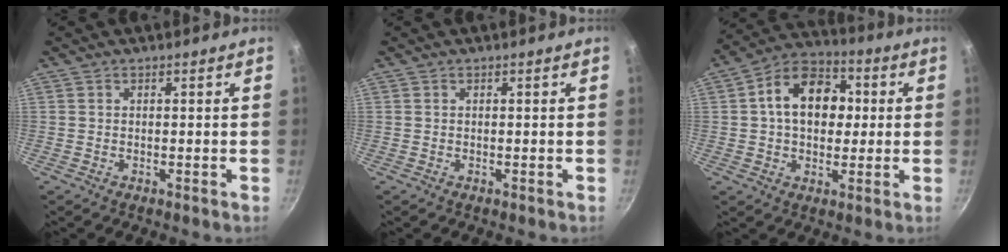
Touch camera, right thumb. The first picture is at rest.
{"total": 0.0}
{"total": 13.9, "force": [1.8, 10.0, 9.5], "torque": [-0.111, 0.022, 0.011]}